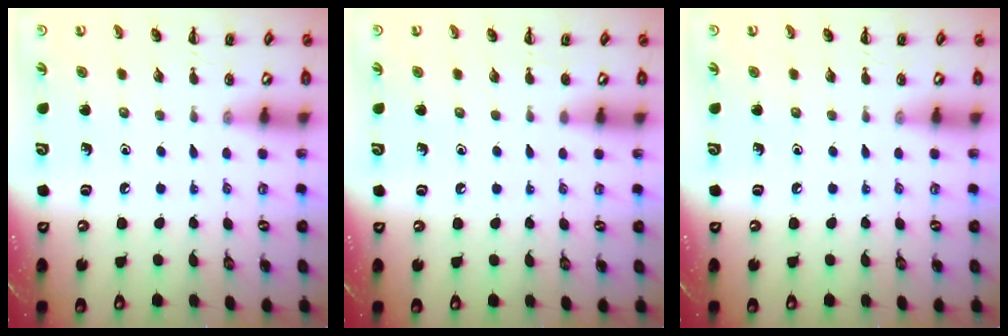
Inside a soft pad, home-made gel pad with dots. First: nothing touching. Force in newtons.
{"total": 1.9, "press": 1.9, "slide": 0.4}
{"total": 0.0}